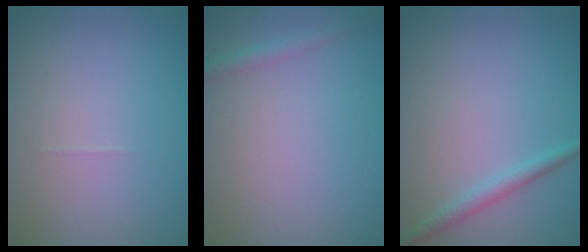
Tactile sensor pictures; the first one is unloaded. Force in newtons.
{"total": 1.3, "press": 1.3, "slide": 0.1}
{"total": 1.6, "press": 1.6, "slide": 0.1}